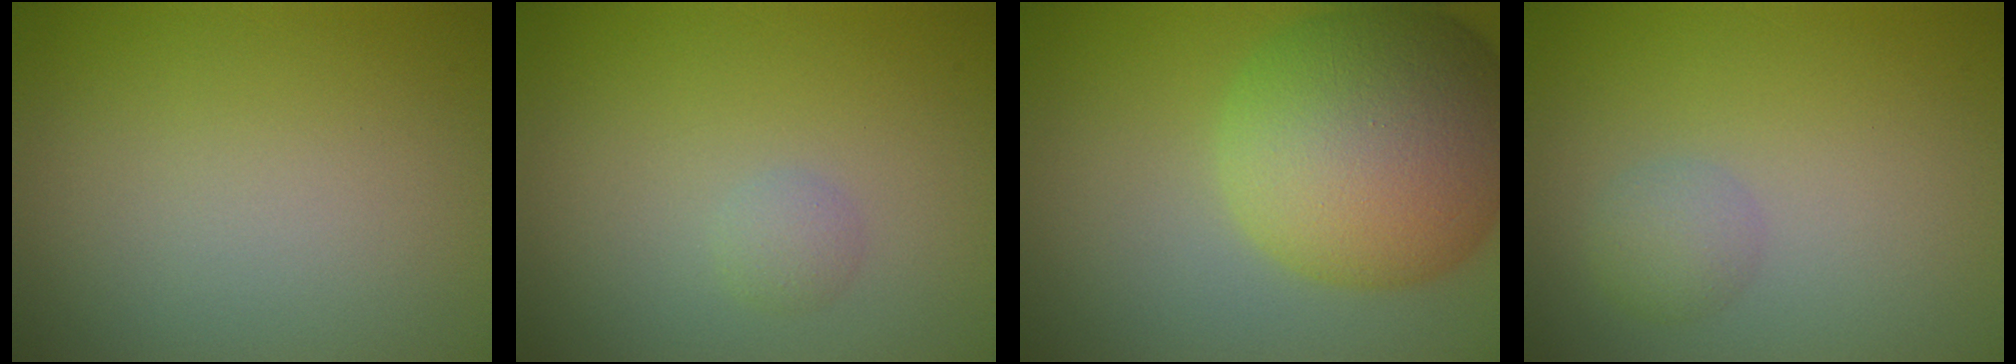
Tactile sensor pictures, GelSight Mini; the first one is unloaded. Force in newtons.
{"total": 1.0, "press": 1.0, "slide": 0.0}
{"total": 13.1, "press": 13.1, "slide": 0.3}
{"total": 1.7, "press": 1.7, "slide": 0.1}